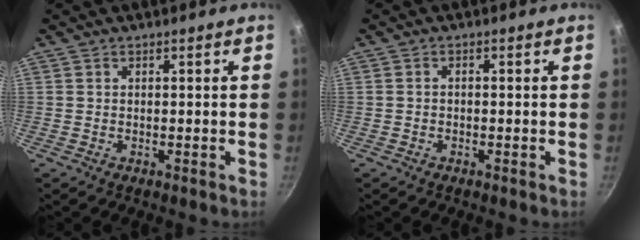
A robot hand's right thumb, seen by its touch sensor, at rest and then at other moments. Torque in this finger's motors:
{"motor_torque": [-0.39, 0.08, -0.25, -0.22, 0.07]}